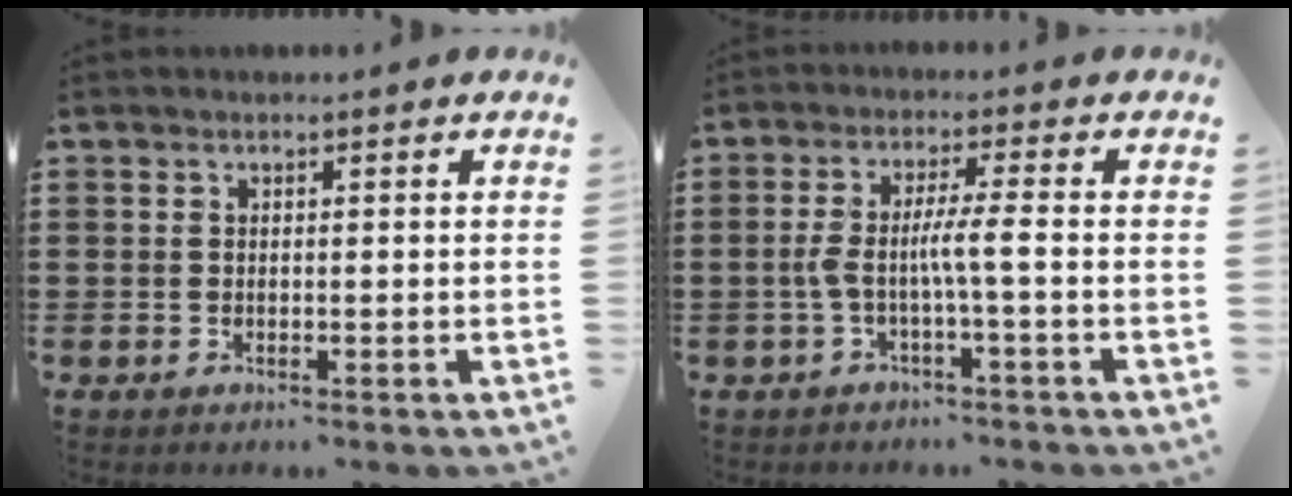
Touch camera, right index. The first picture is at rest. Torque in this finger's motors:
{"motor_torque": [0.95, -0.41, 0.26, 0.15]}